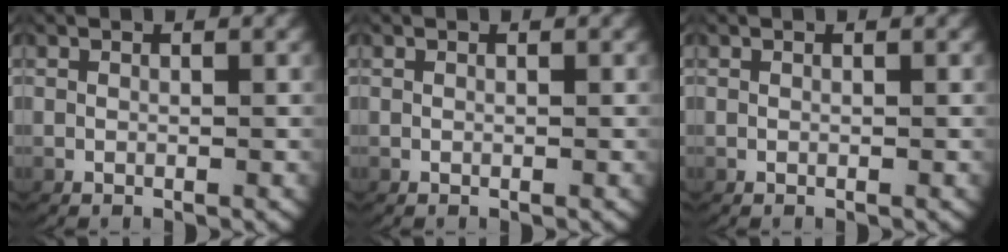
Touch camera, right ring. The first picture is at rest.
{"total": 0.0}
{"total": 0.0}